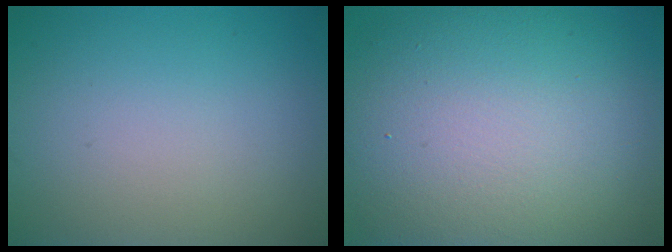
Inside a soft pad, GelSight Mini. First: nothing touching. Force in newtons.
{"total": 14.9, "press": 14.9, "slide": 0.8}